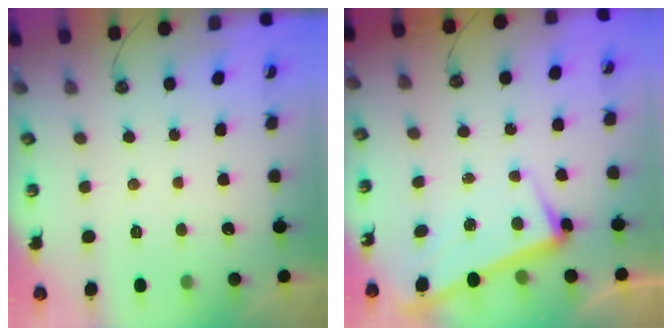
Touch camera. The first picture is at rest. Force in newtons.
{"total": 2.6, "press": 2.5, "slide": 0.8}